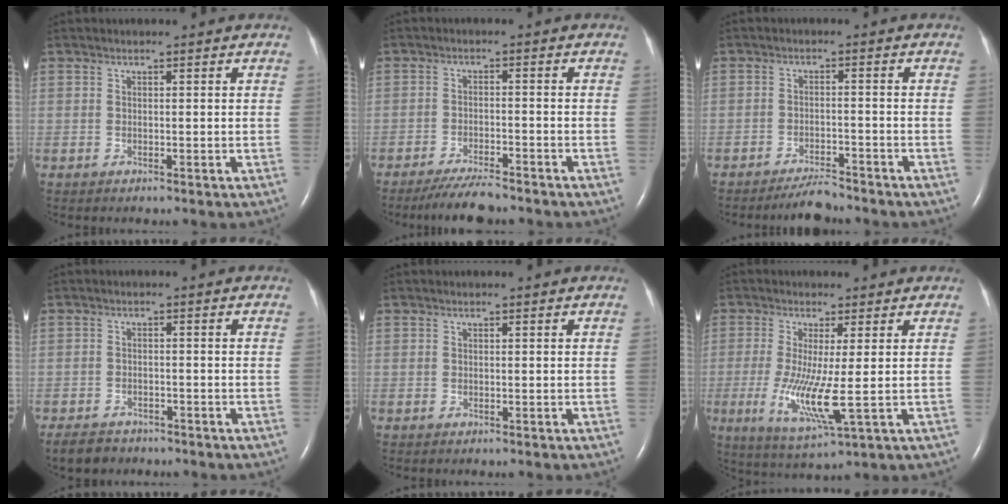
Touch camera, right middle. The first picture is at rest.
{"total": 5.6, "force": [-5.0, 0.6, 2.5], "torque": [-0.048, -0.016, -0.088]}
{"total": 4.0, "force": [-3.7, 0.5, 1.3], "torque": [-0.026, -0.011, -0.063]}
{"total": 4.4, "force": [-3.7, 2.2, 1.0], "torque": [-0.019, -0.003, -0.059]}
{"total": 0.0}
{"total": 8.5, "force": [-1.2, 0.6, 8.4], "torque": [-0.175, -0.031, -0.020]}